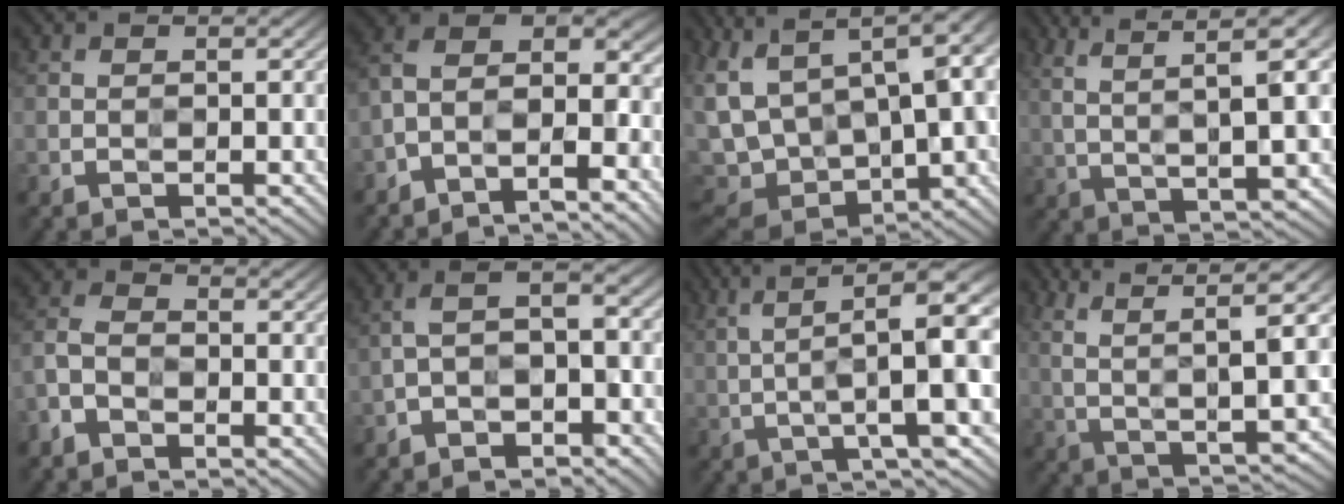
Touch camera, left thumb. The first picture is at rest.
{"total": 8.9, "force": [-5.7, 3.4, 5.9], "torque": [-0.098, -0.005, -0.113]}
{"total": 16.5, "force": [4.5, 9.0, 13.1], "torque": [-0.323, 0.003, 0.137]}
{"total": 10.5, "force": [4.4, 2.3, 9.2], "torque": [-0.170, 0.019, 0.083]}
{"total": 3.8, "force": [-2.5, 2.2, 1.7], "torque": [-0.044, 0.000, -0.068]}
{"total": 5.1, "force": [-3.1, 2.4, 3.3], "torque": [-0.054, 0.009, -0.063]}
{"total": 14.0, "force": [3.4, 3.0, 13.3], "torque": [-0.192, 0.024, 0.069]}
{"total": 10.1, "force": [2.9, 2.9, 9.2], "torque": [-0.187, 0.006, 0.056]}